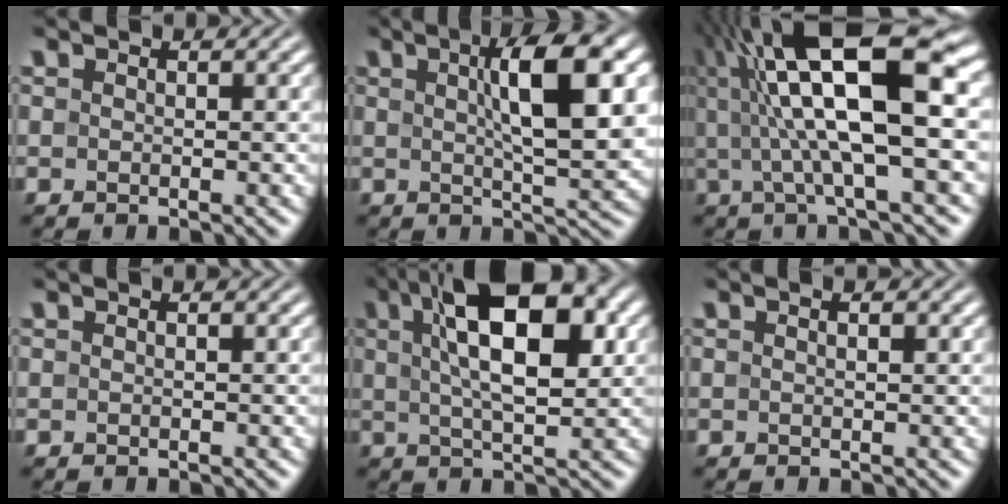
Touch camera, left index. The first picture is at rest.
{"total": 8.4, "force": [2.0, 2.3, 7.9], "torque": [-0.111, 0.008, 0.030]}
{"total": 14.5, "force": [3.2, 3.9, 13.6], "torque": [-0.219, 0.019, 0.050]}
{"total": 0.0}
{"total": 11.1, "force": [3.1, 4.5, 9.7], "torque": [-0.153, 0.015, 0.045]}
{"total": 1.3, "force": [0.6, 0.2, 1.1], "torque": [-0.016, -0.002, 0.008]}